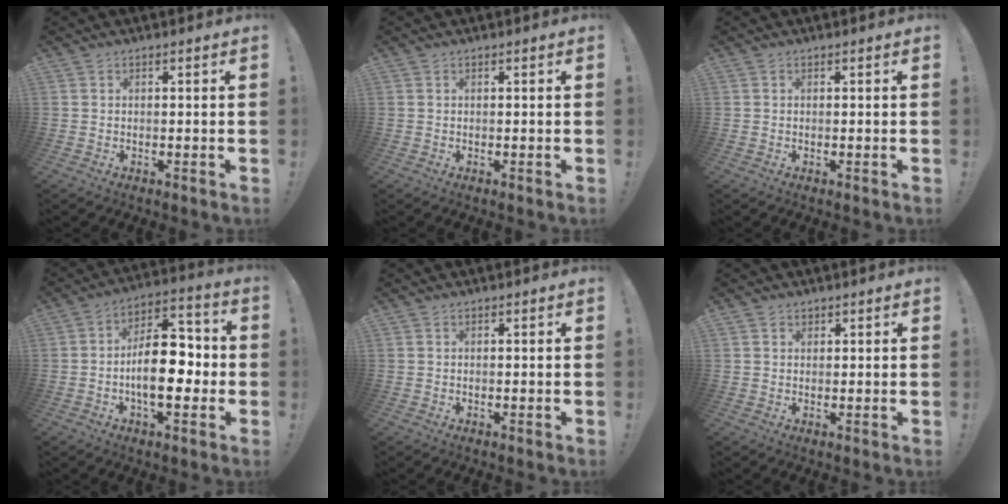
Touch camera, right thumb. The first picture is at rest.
{"total": 0.0}
{"total": 0.0}
{"total": 16.3, "force": [-3.1, 8.5, 13.5], "torque": [-0.218, 0.022, -0.051]}
{"total": 0.0}
{"total": 1.4, "force": [1.0, 1.0, 0.2], "torque": [0.003, -0.002, 0.017]}